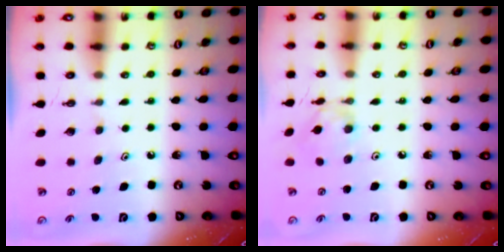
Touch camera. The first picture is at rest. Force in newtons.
{"total": 3.7, "press": 3.7, "slide": 0.3}